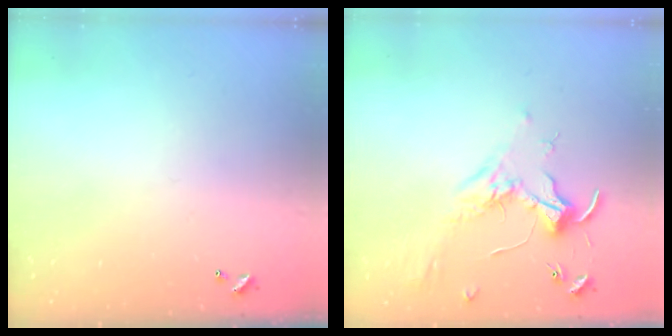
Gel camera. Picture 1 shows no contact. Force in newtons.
{"total": 1.7, "press": 1.5, "slide": 0.8}